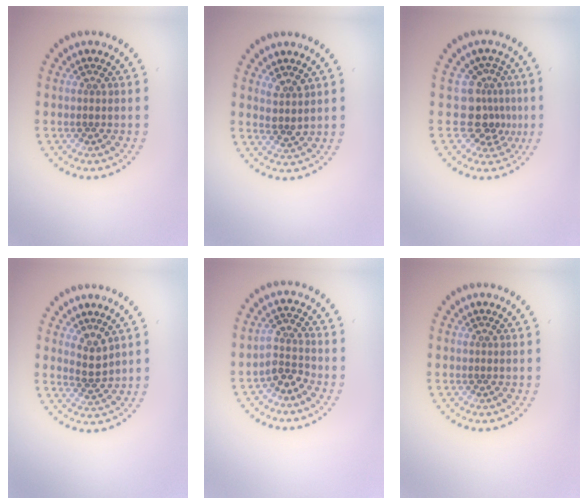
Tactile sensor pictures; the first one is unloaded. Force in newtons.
{"total": 1.7, "press": 1.3, "slide": 1.0}
{"total": 3.4, "press": 2.4, "slide": 2.4}
{"total": 1.8, "press": 1.4, "slide": 1.1}
{"total": 2.4, "press": 1.9, "slide": 1.6}
{"total": 0.0}